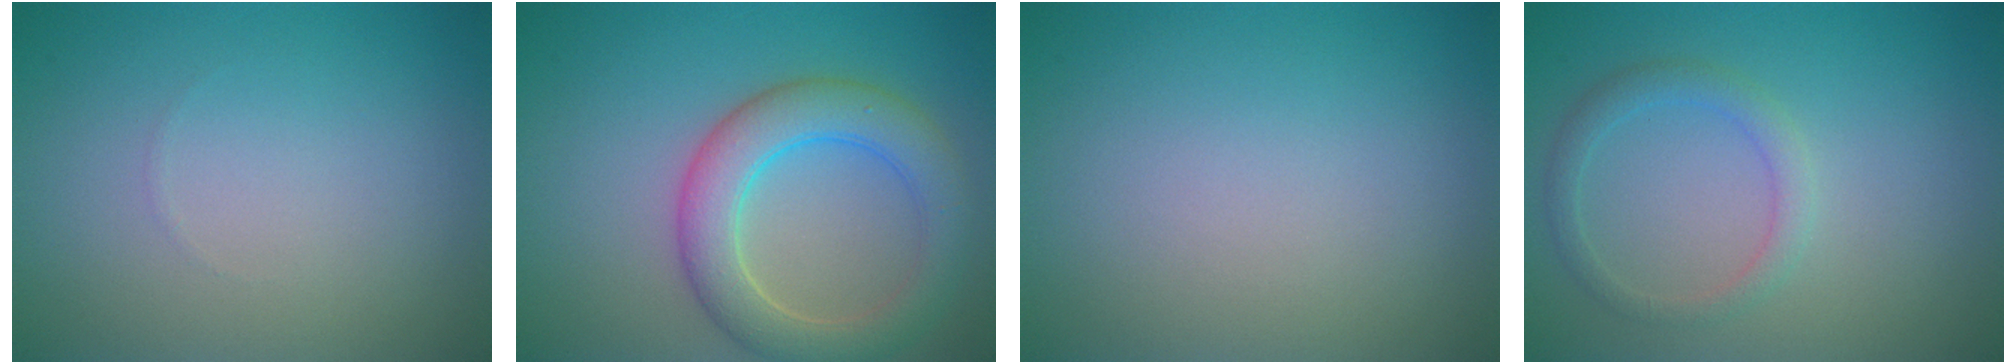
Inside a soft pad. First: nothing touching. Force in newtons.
{"total": 5.7, "press": 5.7, "slide": 0.4}
{"total": 0.0}
{"total": 1.9, "press": 1.9, "slide": 0.1}